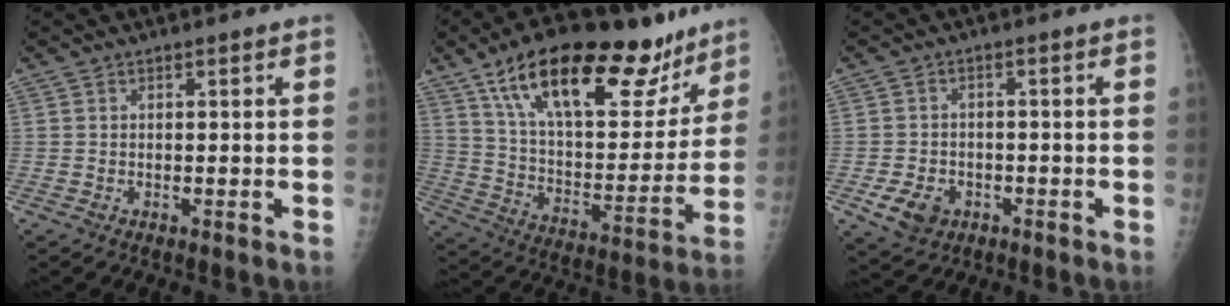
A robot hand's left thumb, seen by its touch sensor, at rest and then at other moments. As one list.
[{"total": 29.8, "force": [19.0, 12.1, 19.6], "torque": [-0.269, -0.041, 0.304]}, {"total": 6.0, "force": [-2.6, 4.5, 2.9], "torque": [-0.047, 0.011, -0.035]}]